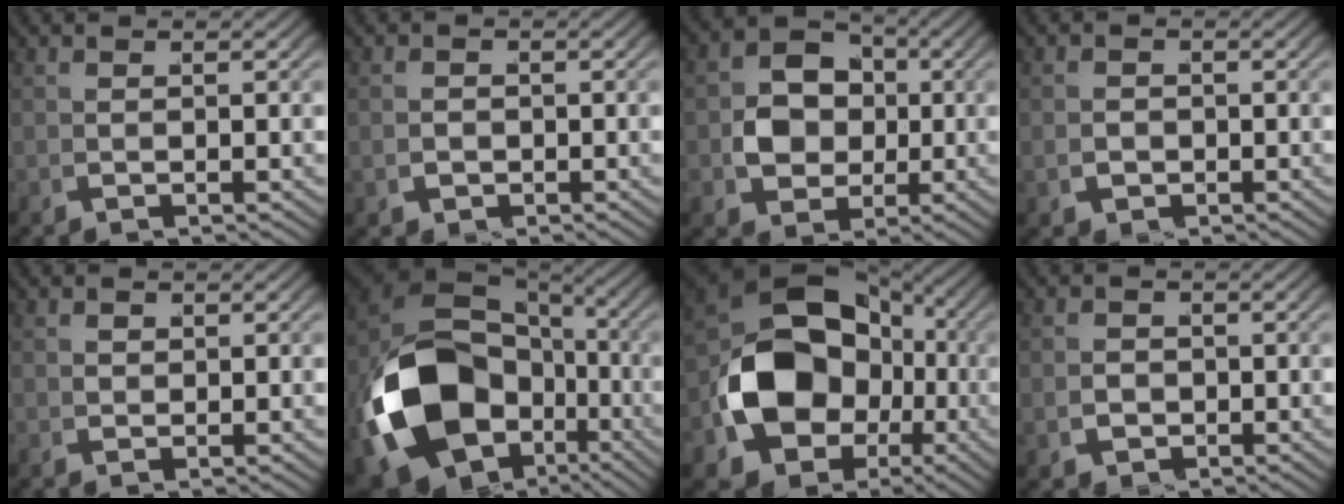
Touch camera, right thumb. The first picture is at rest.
{"total": 1.5, "force": [-0.4, 1.4, 0.4], "torque": [-0.009, -0.006, -0.002]}
{"total": 7.5, "force": [0.4, 6.2, 4.3], "torque": [-0.082, -0.018, 0.018]}
{"total": 1.8, "force": [-0.4, 1.7, 0.5], "torque": [-0.011, -0.007, -0.002]}
{"total": 1.0, "force": [0.7, 0.7, 0.3], "torque": [-0.010, -0.009, 0.021]}
{"total": 18.4, "force": [-2.4, 12.9, 13.0], "torque": [-0.307, -0.070, -0.001]}
{"total": 15.7, "force": [-1.8, 11.9, 10.1], "torque": [-0.222, -0.058, -0.003]}
{"total": 2.5, "force": [-0.5, 2.3, 0.8], "torque": [-0.018, -0.011, -0.001]}